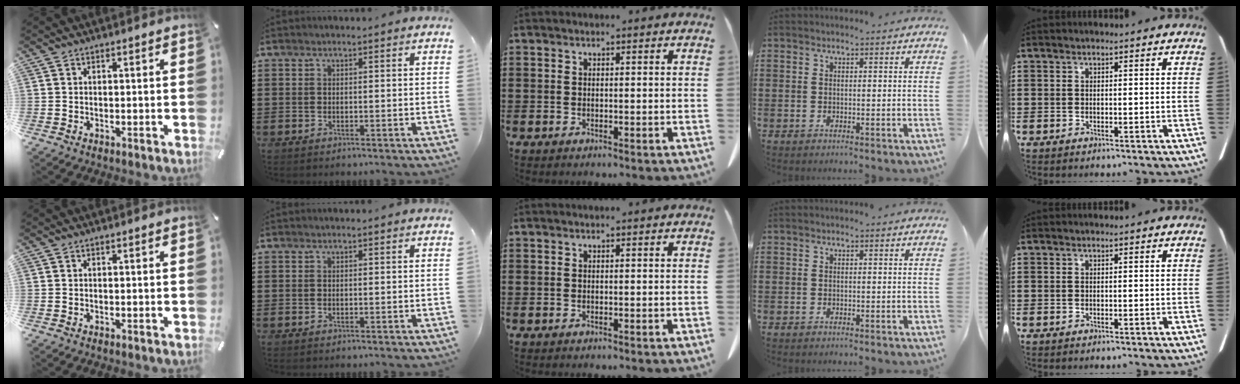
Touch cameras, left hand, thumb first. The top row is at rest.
{}